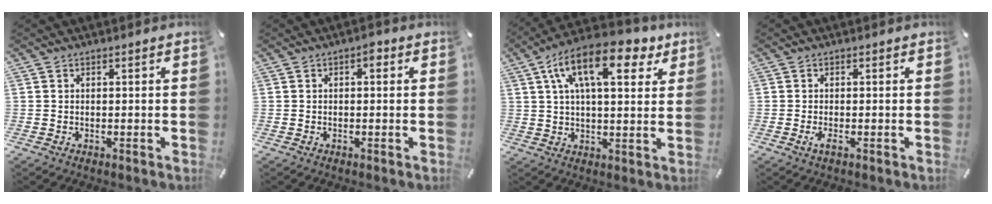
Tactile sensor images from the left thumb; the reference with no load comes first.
{"total": 1.8, "force": [0.2, 1.0, 1.5], "torque": [-0.023, 0.006, -0.002]}
{"total": 16.2, "force": [7.6, 7.1, 12.4], "torque": [-0.203, -0.010, 0.124]}
{"total": 1.8, "force": [-0.6, 0.4, 1.6], "torque": [-0.035, -0.005, -0.011]}